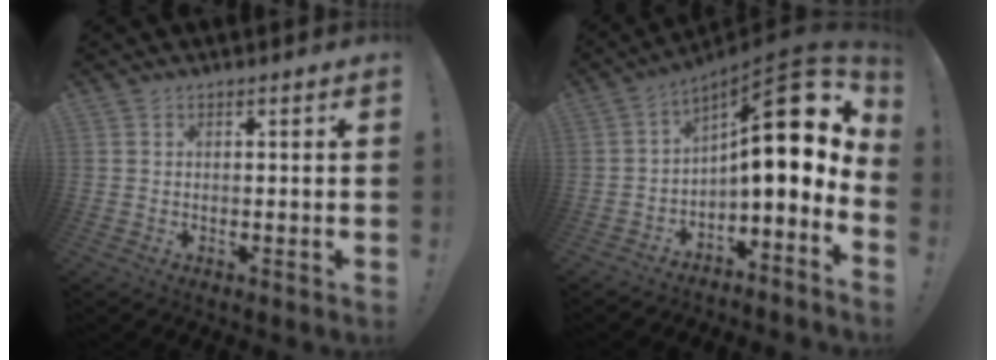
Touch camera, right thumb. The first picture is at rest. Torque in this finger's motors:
{"motor_torque": [2.46, 2.55, 1.51, -1.26, 0.10]}